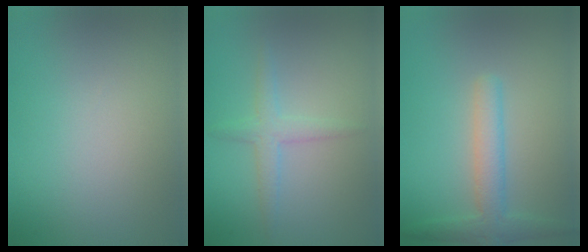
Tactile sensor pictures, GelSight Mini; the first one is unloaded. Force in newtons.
{"total": 2.0, "press": 2.0, "slide": 0.1}
{"total": 3.1, "press": 3.1, "slide": 0.2}